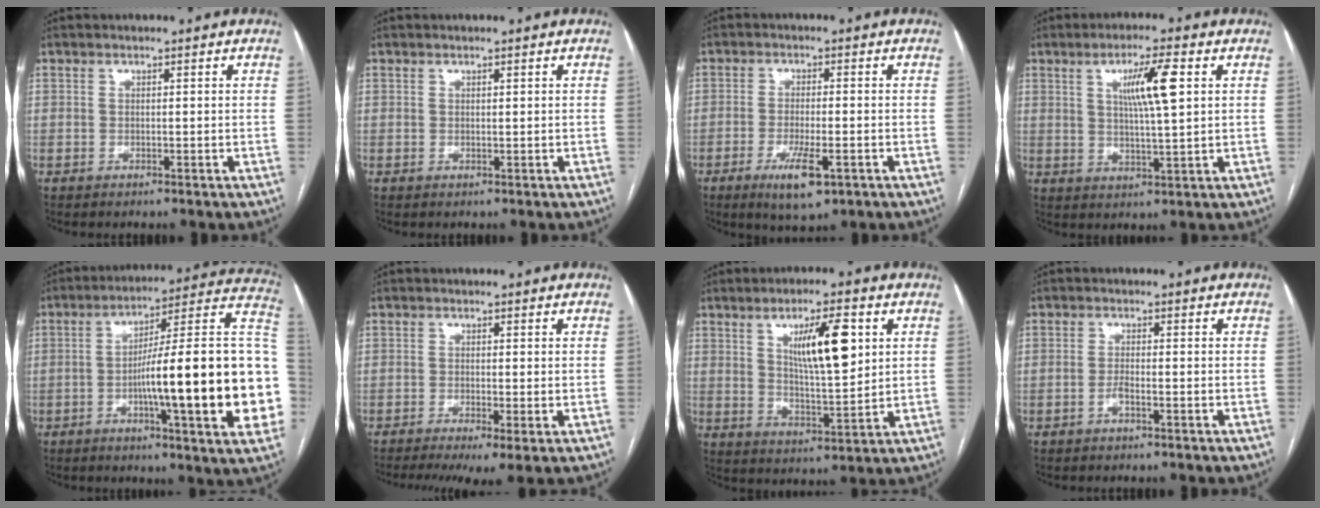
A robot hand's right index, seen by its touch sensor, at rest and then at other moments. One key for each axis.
{"total": 0.0}
{"total": 6.6, "fx": -3.2, "fy": 1.5, "fz": 5.6, "tx": -0.103, "ty": -0.011, "tz": -0.048}
{"total": 7.7, "fx": 2.5, "fy": 0.5, "fz": 7.3, "tx": -0.129, "ty": 0.004, "tz": 0.043}
{"total": 26.5, "fx": -4.0, "fy": 2.4, "fz": 26.1, "tx": -0.273, "ty": 0.021, "tz": -0.062}
{"total": 6.6, "fx": -3.8, "fy": 1.2, "fz": 5.2, "tx": -0.083, "ty": -0.014, "tz": -0.066}
{"total": 10.6, "fx": 3.7, "fy": 2.2, "fz": 9.7, "tx": -0.162, "ty": 0.000, "tz": 0.067}
{"total": 1.4, "fx": -0.8, "fy": 0.1, "fz": 1.1, "tx": -0.020, "ty": 0.002, "tz": -0.016}